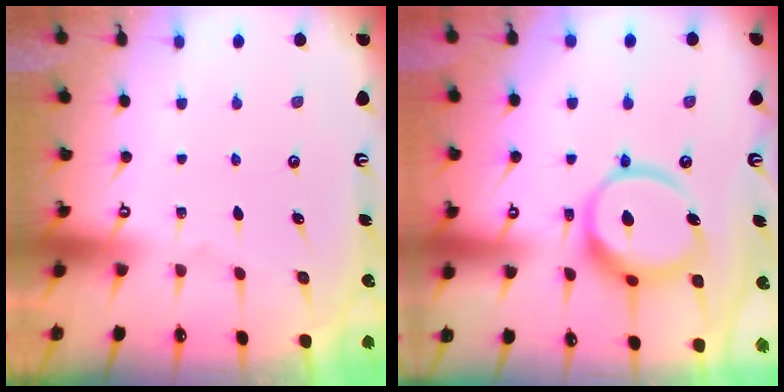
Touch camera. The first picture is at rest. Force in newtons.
{"total": 14.4, "press": 14.3, "slide": 1.6}